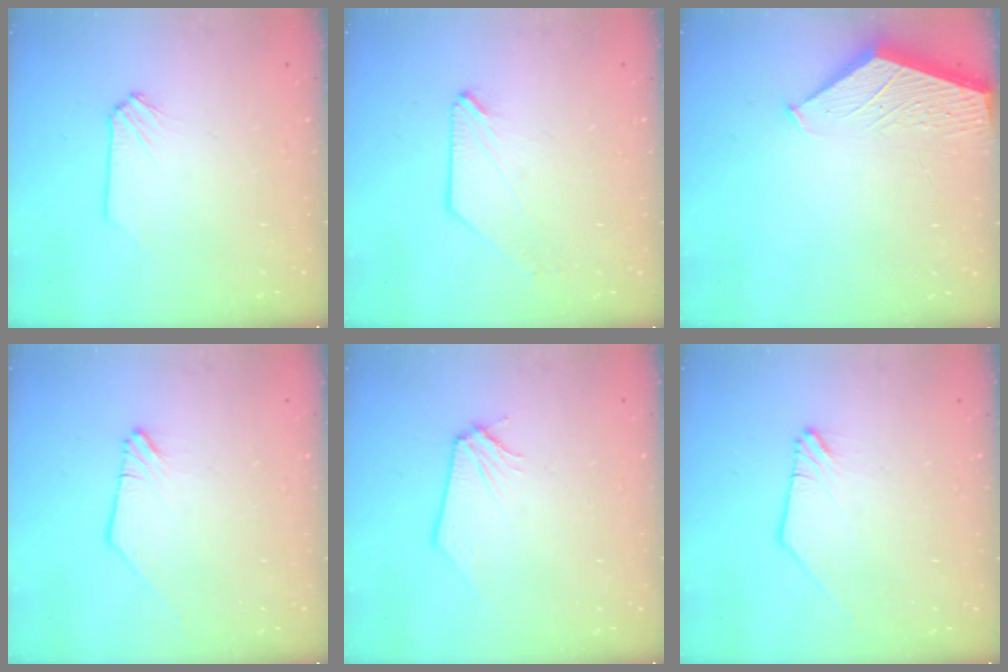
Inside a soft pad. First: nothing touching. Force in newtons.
{"total": 0.5, "press": 0.5, "slide": 0.0}
{"total": 1.5, "press": 1.4, "slide": 0.2}
{"total": 0.0}
{"total": 0.0}
{"total": 0.0}